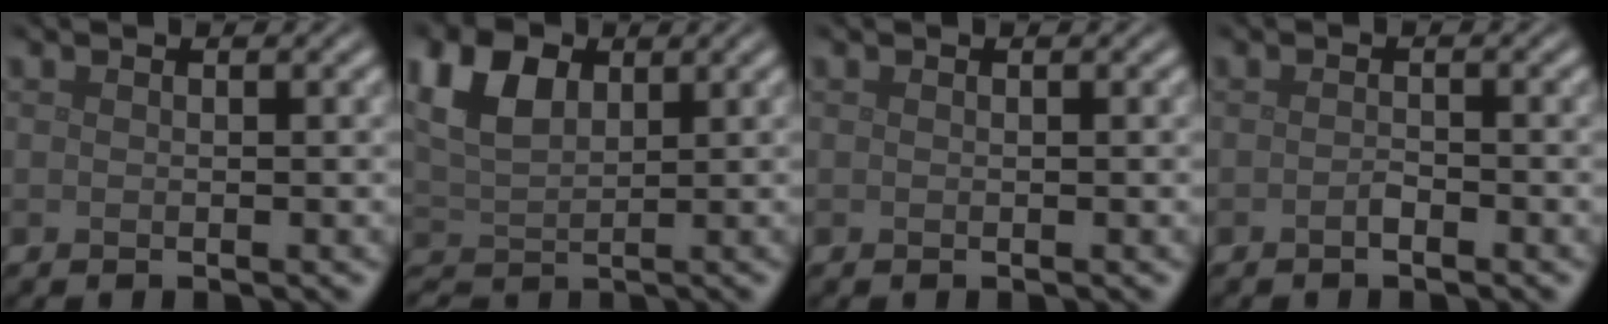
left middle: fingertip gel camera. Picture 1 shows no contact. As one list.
[{"total": 4.6, "force": [2.0, 2.9, 2.9], "torque": [-0.062, 0.006, 0.037]}, {"total": 0.0}, {"total": 0.8, "force": [-0.5, 0.2, 0.6], "torque": [-0.012, 0.001, -0.009]}]